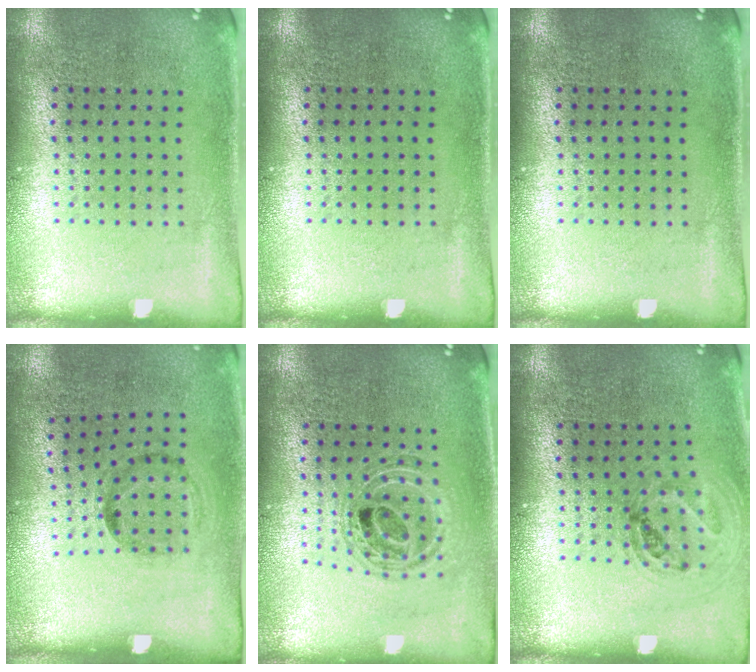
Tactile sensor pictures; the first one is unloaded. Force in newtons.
{"total": 0.0}
{"total": 0.0}
{"total": 1.3, "press": 0.7, "slide": 1.0}
{"total": 0.9, "press": 0.9, "slide": 0.2}
{"total": 0.9, "press": 0.9, "slide": 0.1}